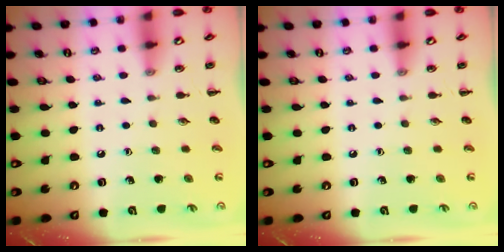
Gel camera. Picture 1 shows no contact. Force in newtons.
{"total": 0.0}